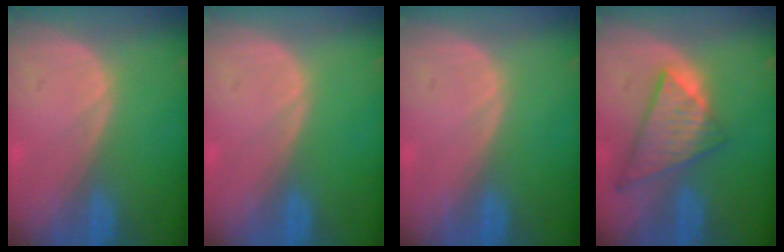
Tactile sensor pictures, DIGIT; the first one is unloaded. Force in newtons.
{"total": 0.0}
{"total": 0.0}
{"total": 8.7, "press": 7.5, "slide": 4.4}